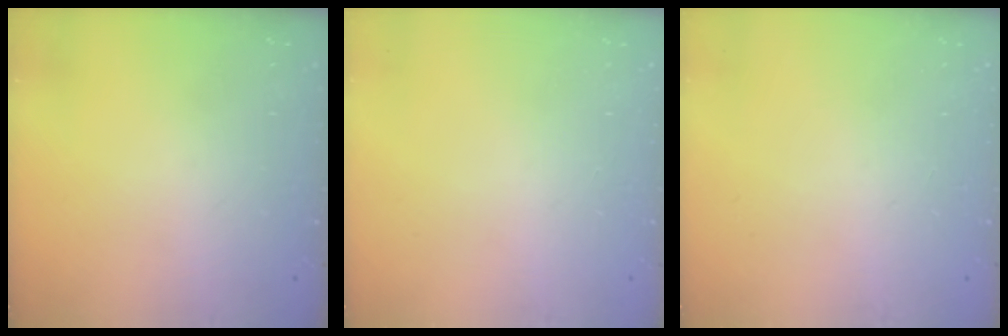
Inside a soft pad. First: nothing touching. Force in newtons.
{"total": 0.0}
{"total": 0.0}